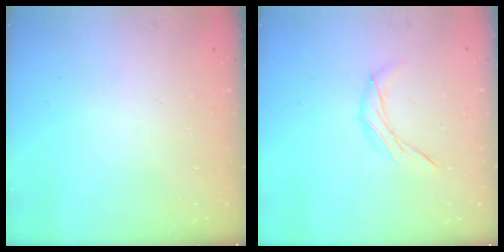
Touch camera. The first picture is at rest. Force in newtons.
{"total": 6.4, "press": 6.4, "slide": 0.3}